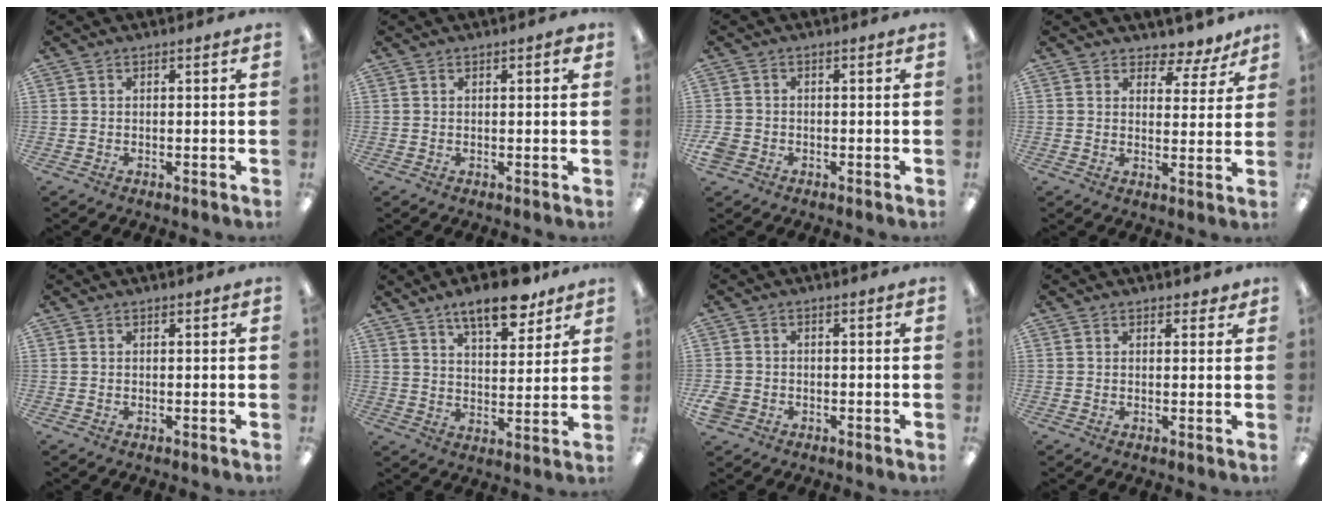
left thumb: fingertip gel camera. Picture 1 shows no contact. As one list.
[{"total": 1.5, "force": [0.8, 0.4, 1.2], "torque": [-0.016, 0.000, 0.011]}, {"total": 2.4, "force": [-1.3, 1.9, 0.6], "torque": [-0.014, 0.002, -0.026]}, {"total": 4.9, "force": [4.1, 2.4, 1.4], "torque": [-0.004, -0.035, 0.067]}, {"total": 0.0}, {"total": 11.7, "force": [8.9, 4.2, 6.4], "torque": [-0.088, -0.046, 0.153]}, {"total": 2.6, "force": [-1.2, 2.1, 0.7], "torque": [-0.017, 0.001, -0.024]}, {"total": 1.6, "force": [1.4, 0.8, 0.4], "torque": [0.001, -0.003, 0.024]}]